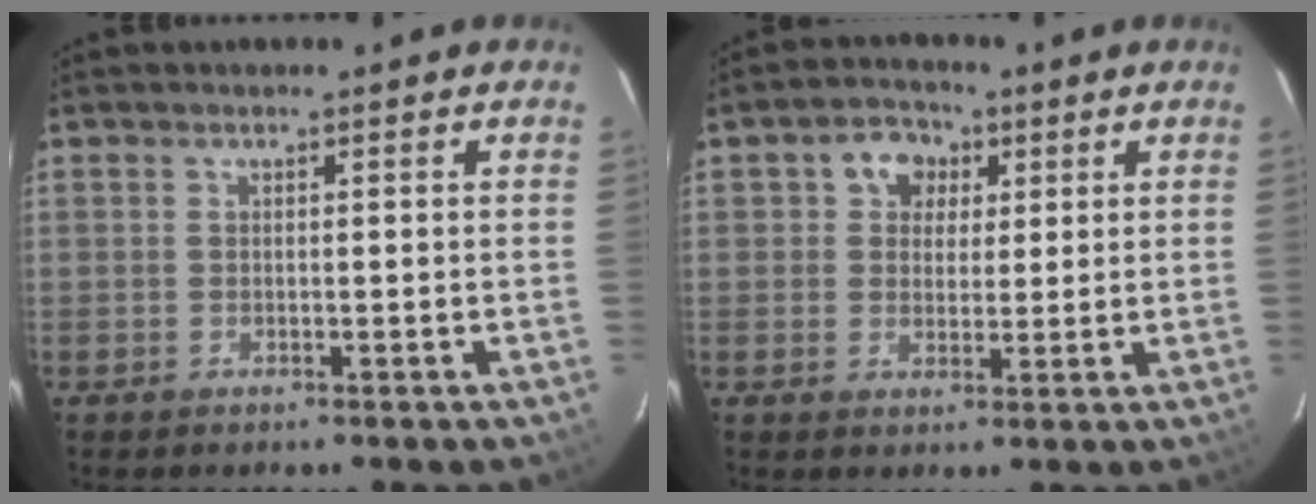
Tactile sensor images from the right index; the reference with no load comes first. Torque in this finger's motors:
{"motor_torque": [0.05, -0.03, 0.18, 0.04]}